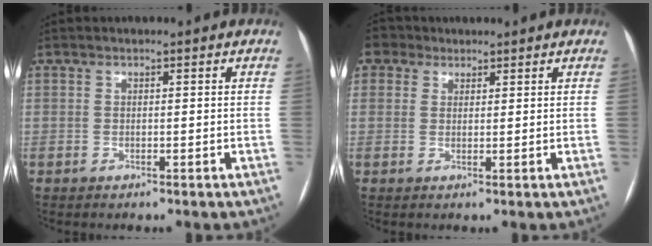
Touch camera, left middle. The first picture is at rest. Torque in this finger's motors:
{"motor_torque": [1.68, -0.46, 1.05, 0.21]}